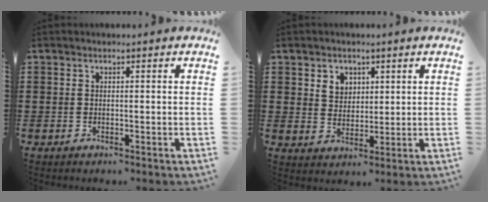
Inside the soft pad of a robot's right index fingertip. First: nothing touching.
{"total": 3.5, "force": [2.0, 2.8, 0.7], "torque": [-0.026, 0.011, 0.036]}